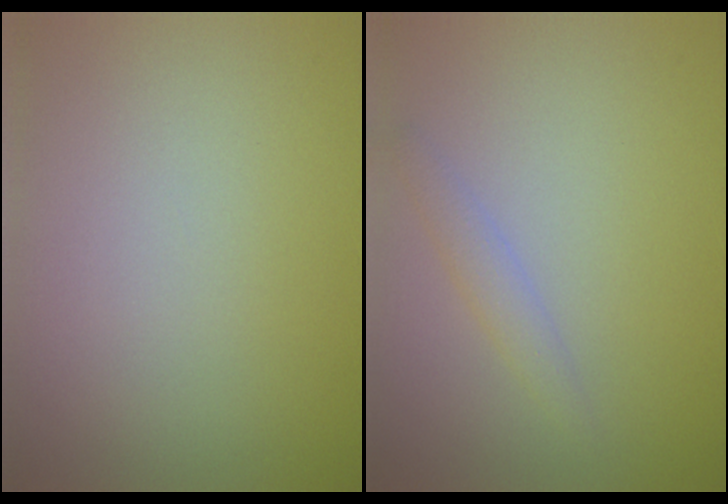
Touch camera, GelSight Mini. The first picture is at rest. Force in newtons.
{"total": 1.5, "press": 1.5, "slide": 0.2}